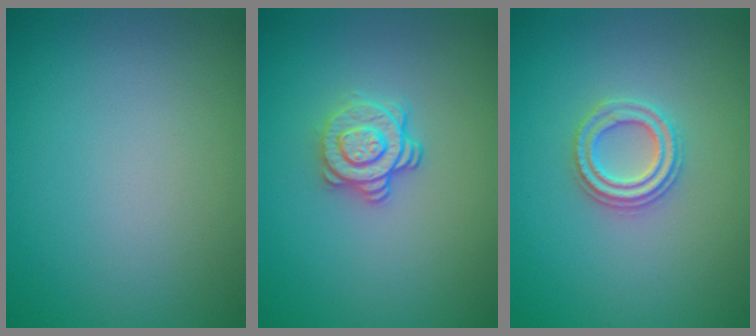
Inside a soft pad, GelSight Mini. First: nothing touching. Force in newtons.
{"total": 2.9, "press": 2.5, "slide": 1.3}
{"total": 2.4, "press": 2.3, "slide": 0.5}